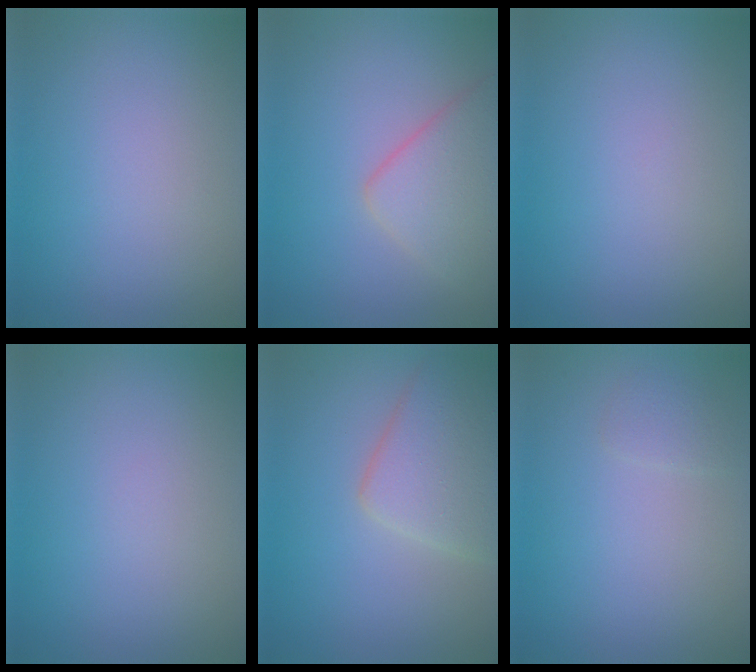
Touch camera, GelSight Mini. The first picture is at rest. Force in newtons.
{"total": 4.5, "press": 4.5, "slide": 0.2}
{"total": 0.0}
{"total": 0.0}
{"total": 5.1, "press": 5.1, "slide": 0.3}
{"total": 0.9, "press": 0.9, "slide": 0.0}